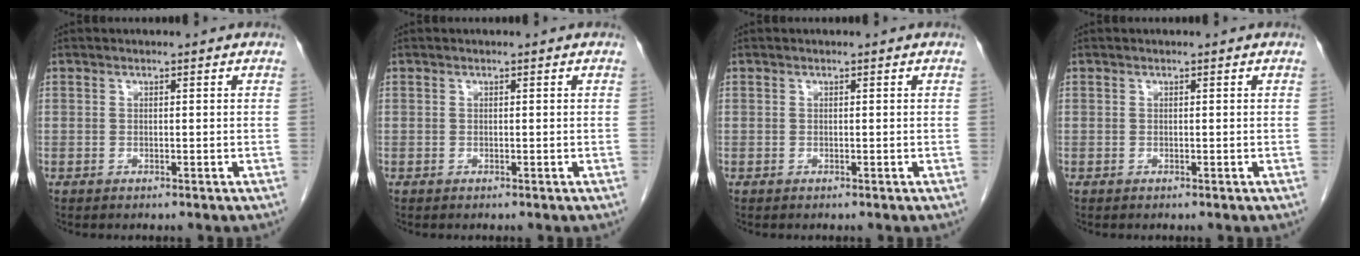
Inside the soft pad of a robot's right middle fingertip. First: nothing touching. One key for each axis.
{"total": 0.0}
{"total": 0.0}
{"total": 0.0}